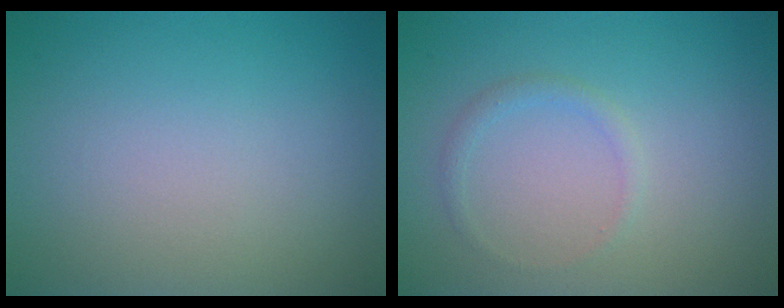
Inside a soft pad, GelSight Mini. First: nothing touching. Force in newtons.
{"total": 1.0, "press": 1.0, "slide": 0.0}